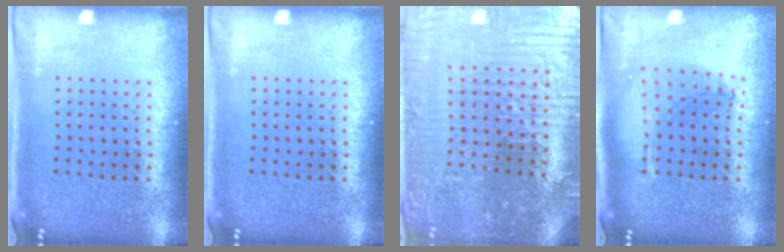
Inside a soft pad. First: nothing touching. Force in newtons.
{"total": 0.0}
{"total": 4.6, "press": 4.5, "slide": 0.8}
{"total": 1.0, "press": 0.9, "slide": 0.3}